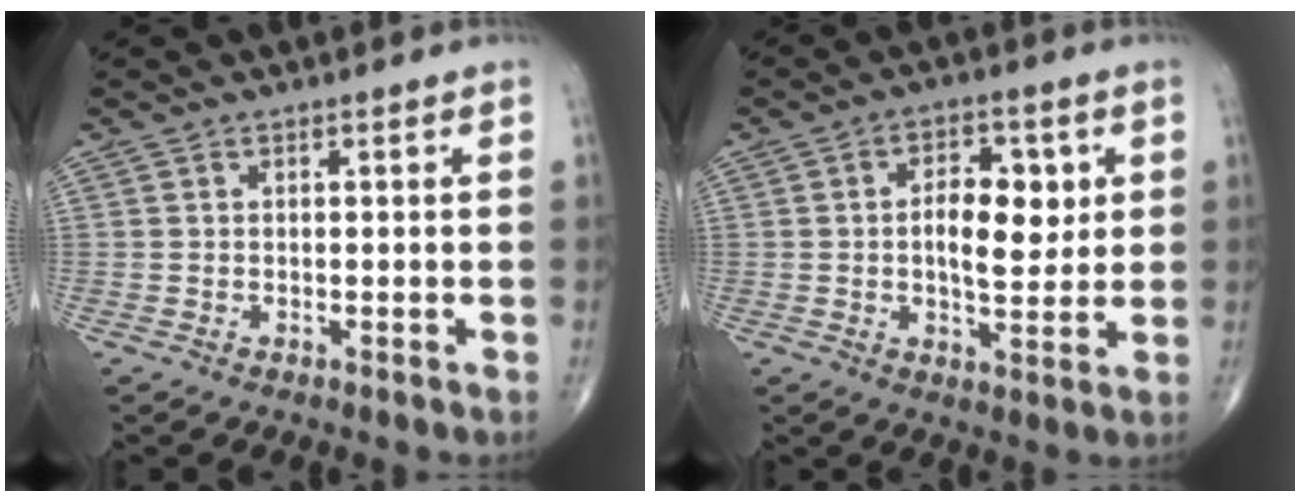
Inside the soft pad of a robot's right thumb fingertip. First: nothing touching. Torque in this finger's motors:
{"motor_torque": [-0.34, 0.35, 0.56, 0.44, 0.17]}